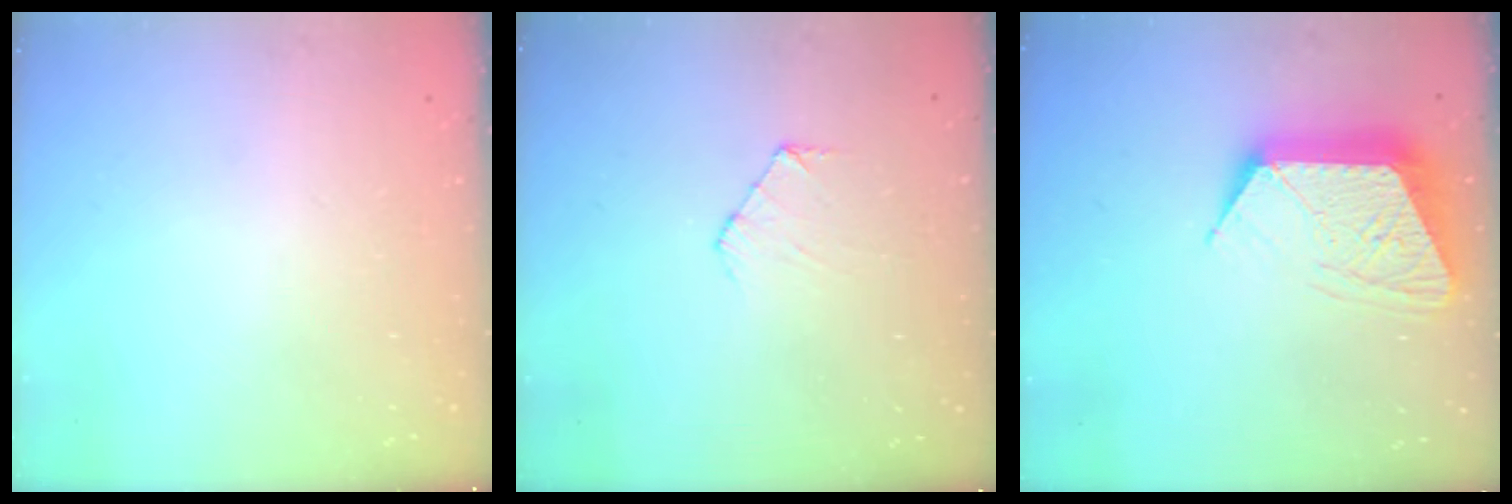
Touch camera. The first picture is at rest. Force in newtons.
{"total": 4.9, "press": 4.9, "slide": 0.3}
{"total": 13.0, "press": 13.0, "slide": 0.9}